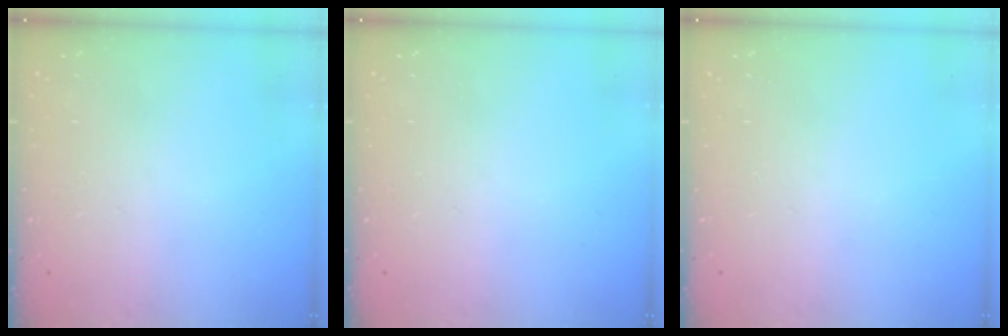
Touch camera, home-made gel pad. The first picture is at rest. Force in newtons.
{"total": 0.0}
{"total": 0.0}